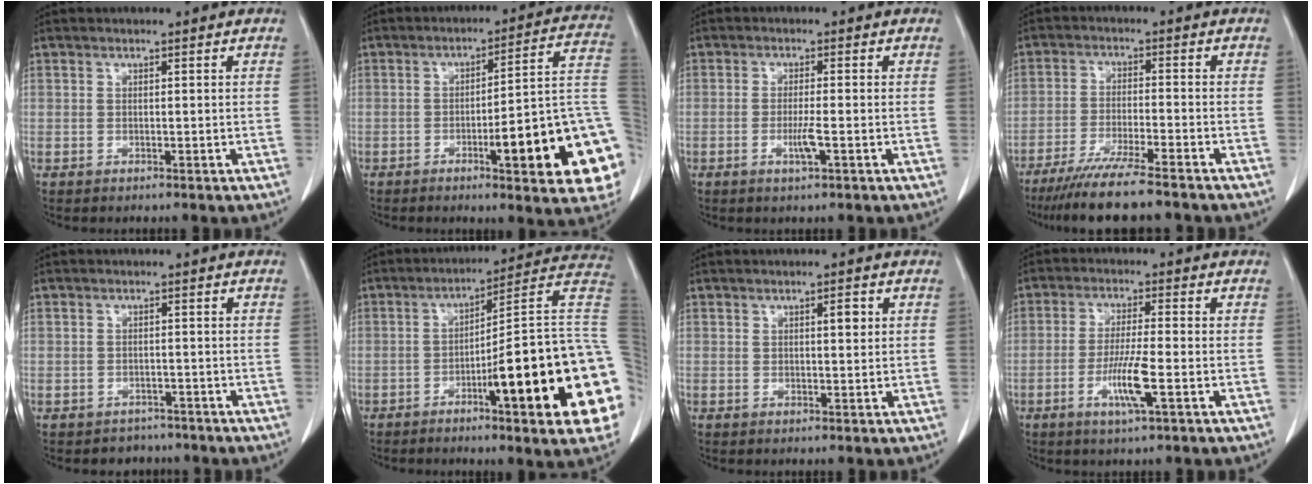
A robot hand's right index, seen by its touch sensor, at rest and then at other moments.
{"total": 18.9, "force": [-5.0, 2.1, 18.1], "torque": [-0.139, 0.021, -0.058]}
{"total": 3.0, "force": [-1.0, 0.0, 2.8], "torque": [-0.057, -0.005, -0.019]}
{"total": 11.1, "force": [-9.2, 0.2, 6.2], "torque": [-0.097, -0.030, -0.150]}
{"total": 3.0, "force": [-2.2, 2.0, -0.5], "torque": [0.002, 0.010, -0.033]}
{"total": 23.1, "force": [-5.5, 1.0, 22.4], "torque": [-0.208, 0.009, -0.079]}
{"total": 2.2, "force": [0.8, 0.6, 1.9], "torque": [-0.029, -0.001, 0.013]}
{"total": 6.9, "force": [-2.4, 0.1, 6.4], "torque": [-0.124, -0.012, -0.045]}